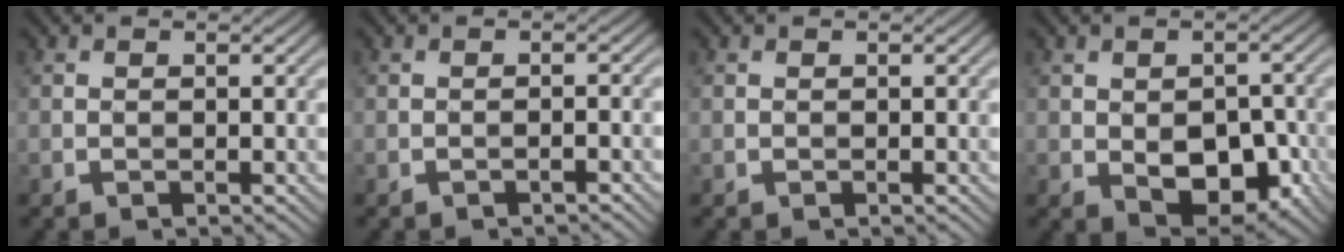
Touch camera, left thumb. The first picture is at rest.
{"total": 1.0, "force": [-0.8, 0.0, 0.6], "torque": [-0.009, 0.005, -0.015]}
{"total": 0.0}
{"total": 8.0, "force": [-2.3, 4.8, 6.0], "torque": [-0.096, -0.019, -0.027]}